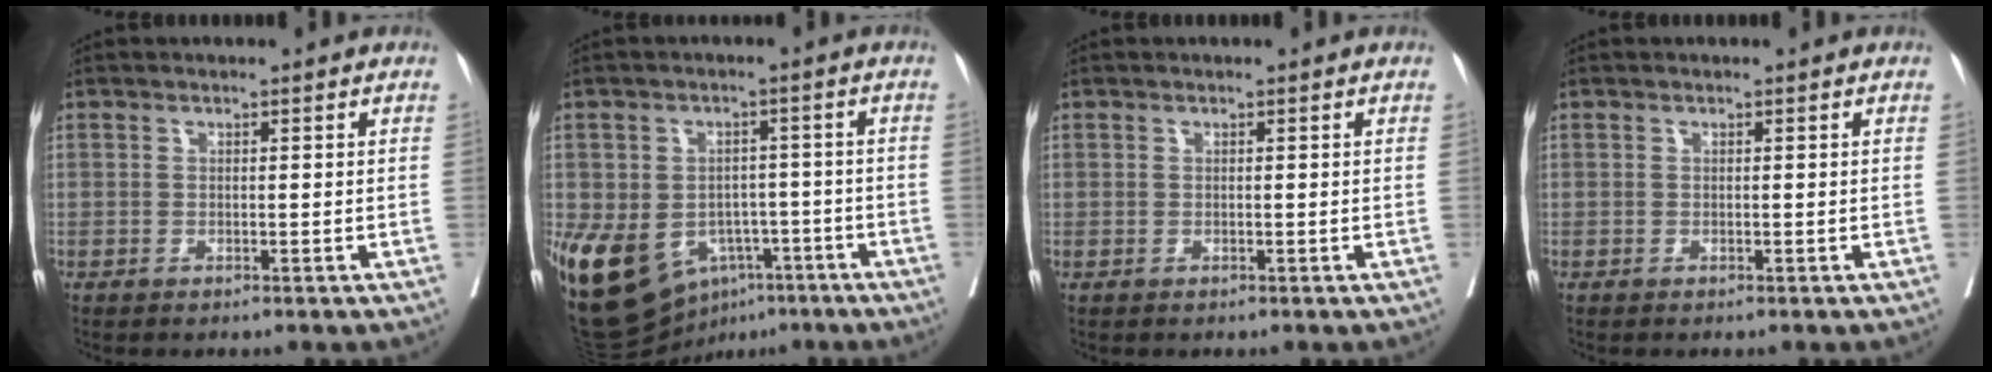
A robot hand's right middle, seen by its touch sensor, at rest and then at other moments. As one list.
[{"total": 15.5, "force": [-6.9, 11.0, 8.5], "torque": [-0.177, 0.007, -0.095]}, {"total": 0.0}, {"total": 0.0}]